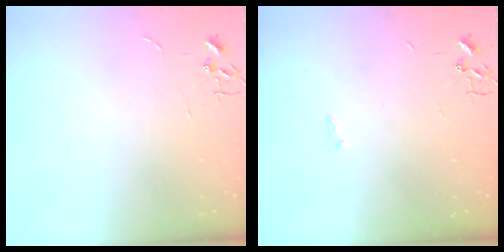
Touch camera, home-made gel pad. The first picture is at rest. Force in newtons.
{"total": 0.9, "press": 0.9, "slide": 0.2}